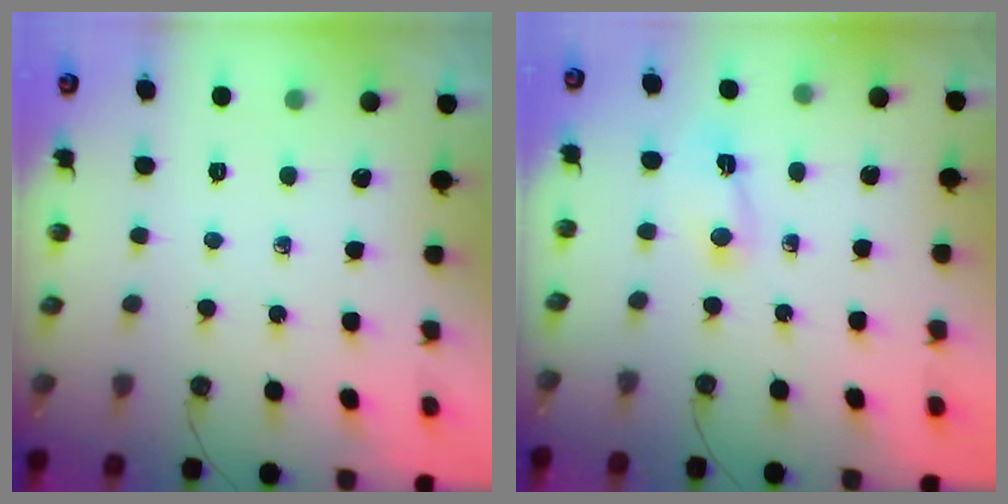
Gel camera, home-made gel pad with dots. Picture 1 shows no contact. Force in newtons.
{"total": 2.3, "press": 2.3, "slide": 0.3}